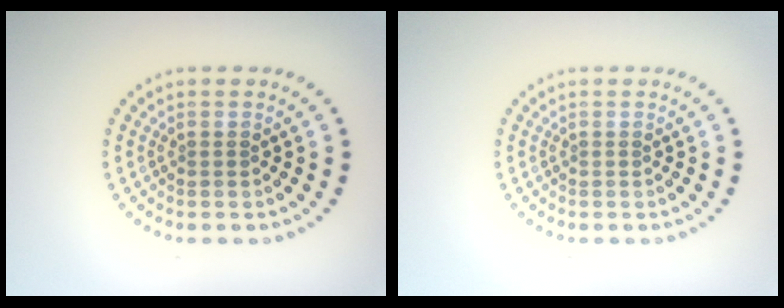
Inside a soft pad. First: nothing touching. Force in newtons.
{"total": 0.0}